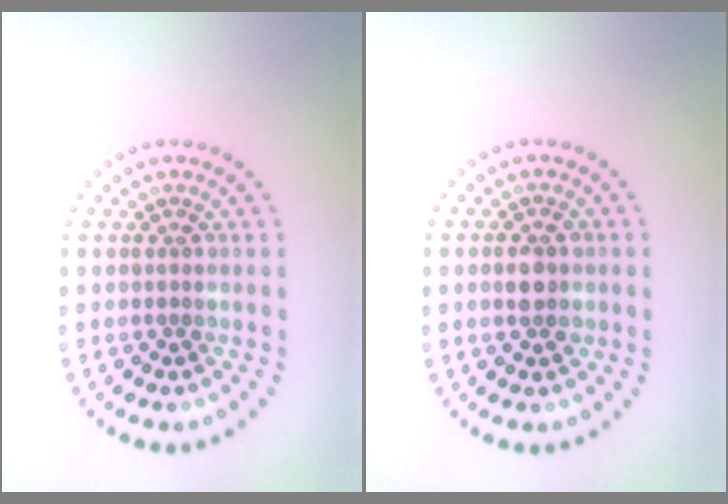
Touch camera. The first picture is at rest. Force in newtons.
{"total": 2.6, "press": 2.5, "slide": 0.3}